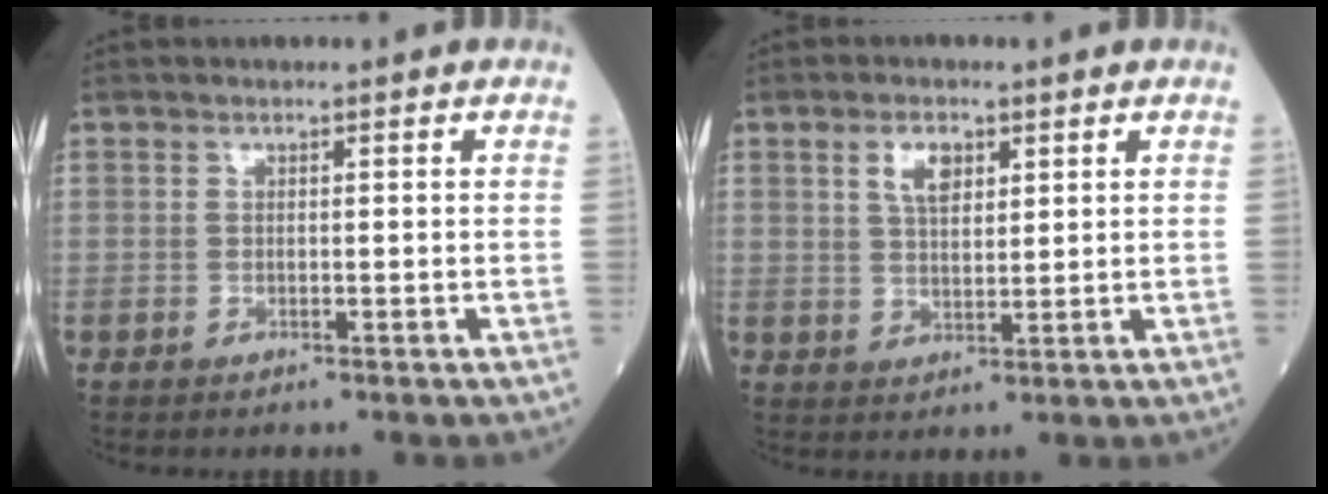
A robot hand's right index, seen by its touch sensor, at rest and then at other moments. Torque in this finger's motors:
{"motor_torque": [0.54, 0.28, 0.21, 0.08]}